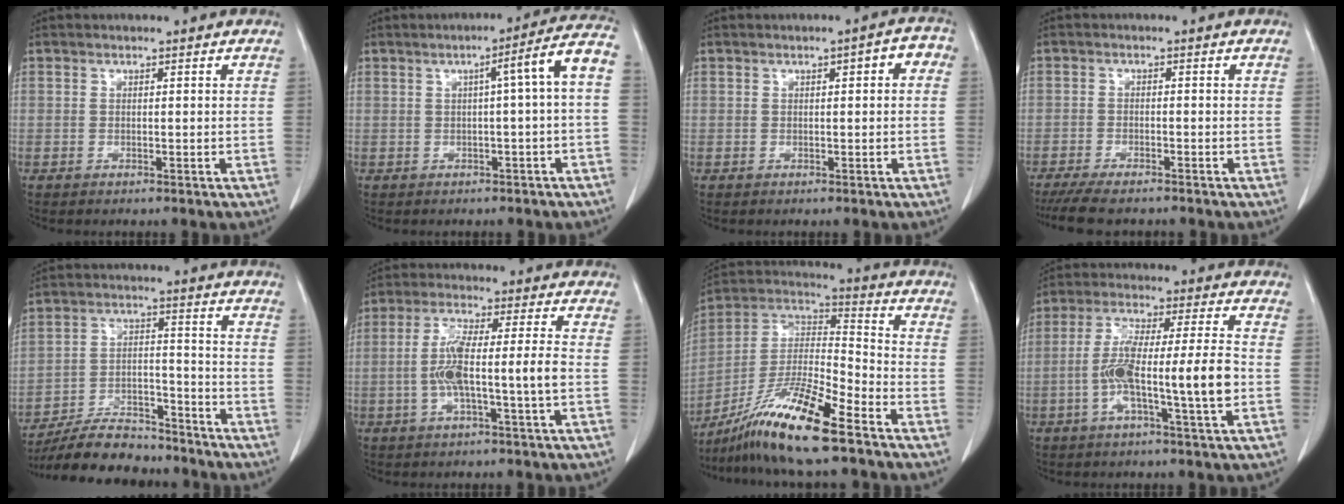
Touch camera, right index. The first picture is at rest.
{"total": 6.9, "force": [0.1, -0.6, 6.9], "torque": [-0.086, 0.019, -0.003]}
{"total": 3.0, "force": [0.4, 1.0, 2.8], "torque": [-0.029, 0.018, 0.002]}
{"total": 6.7, "force": [-5.8, 1.4, 3.1], "torque": [-0.046, -0.014, -0.093]}
{"total": 12.4, "force": [-11.4, 3.6, 3.5], "torque": [-0.055, 0.017, -0.193]}
{"total": 8.6, "force": [-1.6, 0.2, 8.5], "torque": [-0.169, 0.013, -0.031]}
{"total": 15.2, "force": [-10.5, 0.6, 11.0], "torque": [-0.214, -0.009, -0.192]}
{"total": 12.4, "force": [-2.7, 0.3, 12.1], "torque": [-0.226, 0.011, -0.053]}